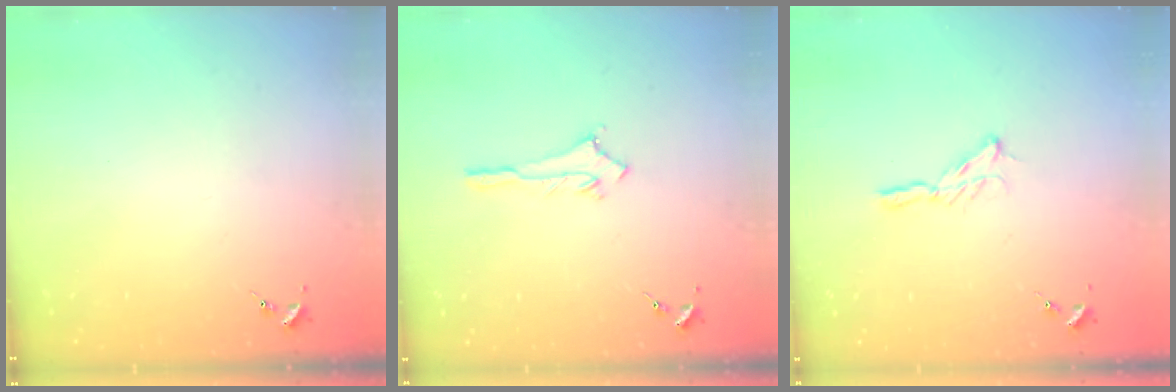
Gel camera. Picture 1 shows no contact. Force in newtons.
{"total": 2.9, "press": 2.9, "slide": 0.3}
{"total": 5.4, "press": 5.4, "slide": 0.4}